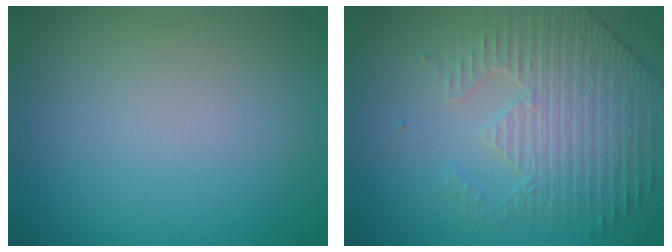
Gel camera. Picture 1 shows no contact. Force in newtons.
{"total": 4.5, "press": 3.4, "slide": 3.0}